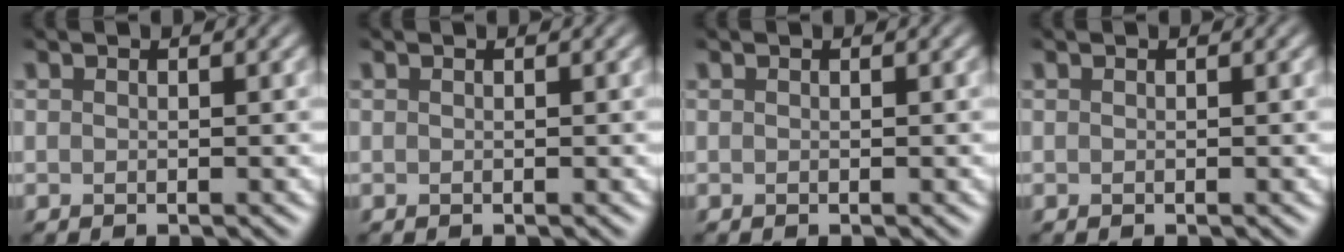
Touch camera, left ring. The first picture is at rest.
{"total": 0.0}
{"total": 0.0}
{"total": 0.0}